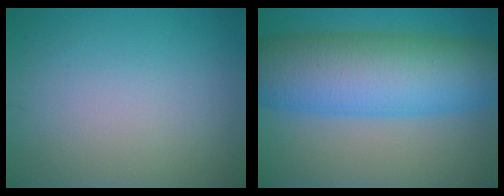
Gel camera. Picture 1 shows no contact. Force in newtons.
{"total": 12.6, "press": 12.6, "slide": 0.2}